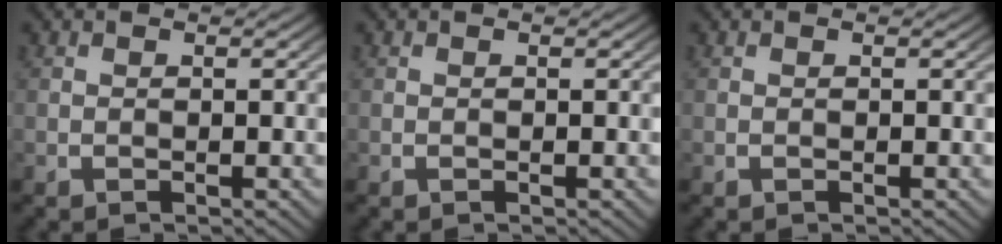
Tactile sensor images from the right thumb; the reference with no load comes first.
{"total": 0.0}
{"total": 0.0}